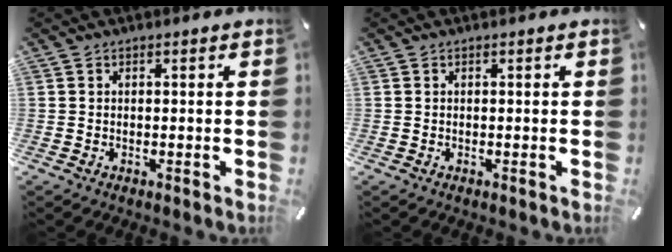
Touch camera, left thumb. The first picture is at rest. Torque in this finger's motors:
{"motor_torque": [0.00, 0.00, 0.00, 0.00, 0.00]}